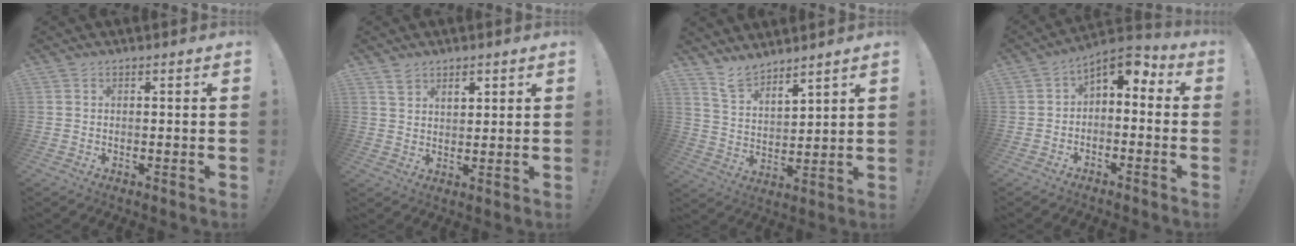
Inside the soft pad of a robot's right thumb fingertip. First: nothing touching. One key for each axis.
{"total": 4.9, "fx": 3.2, "fy": 3.0, "fz": 2.2, "tx": -0.027, "ty": -0.012, "tz": 0.057}
{"total": 8.8, "fx": 8.3, "fy": 2.3, "fz": 1.8, "tx": -0.050, "ty": -0.061, "tz": 0.161}
{"total": 5.5, "fx": 0.8, "fy": 3.4, "fz": 4.2, "tx": -0.057, "ty": -0.005, "tz": 0.018}